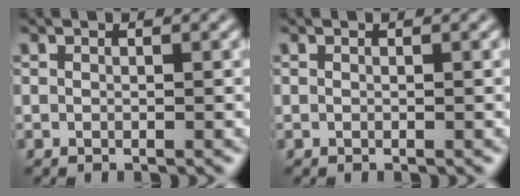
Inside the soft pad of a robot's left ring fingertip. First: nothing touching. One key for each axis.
{"total": 0.0}